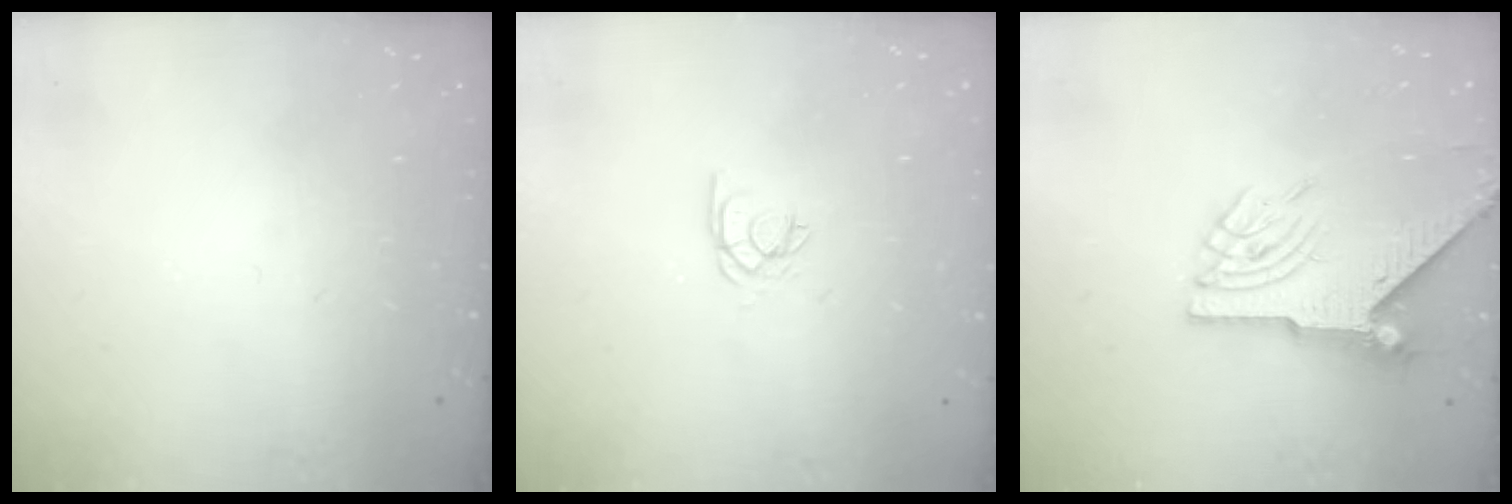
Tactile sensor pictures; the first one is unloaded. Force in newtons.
{"total": 2.5, "press": 2.5, "slide": 0.1}
{"total": 8.2, "press": 8.2, "slide": 0.9}